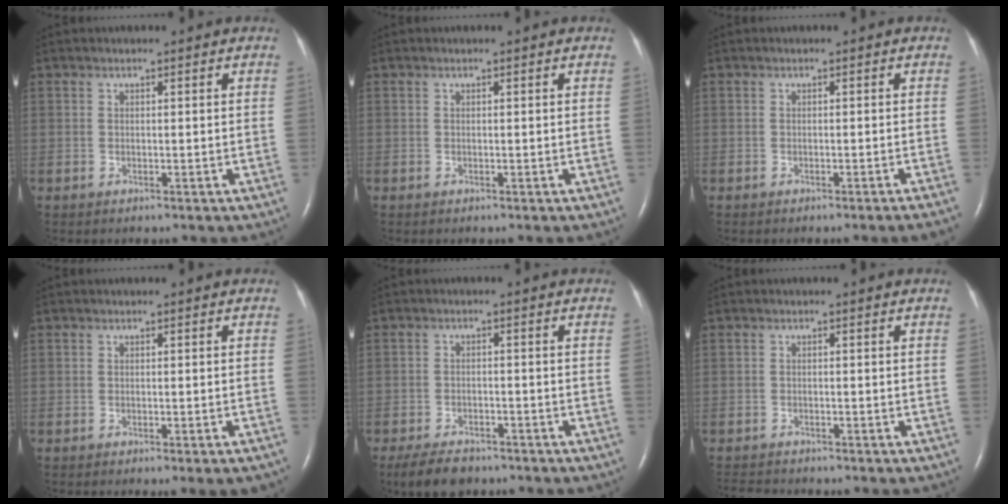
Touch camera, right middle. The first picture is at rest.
{"total": 0.0}
{"total": 1.7, "force": [-1.4, -0.7, 0.8], "torque": [-0.003, 0.006, -0.018]}
{"total": 1.5, "force": [-0.9, -0.1, 1.1], "torque": [-0.012, -0.004, -0.011]}
{"total": 6.1, "force": [-4.9, 2.5, 2.7], "torque": [-0.054, -0.009, -0.078]}
{"total": 3.3, "force": [-3.2, 0.4, 0.6], "torque": [-0.008, -0.013, -0.051]}